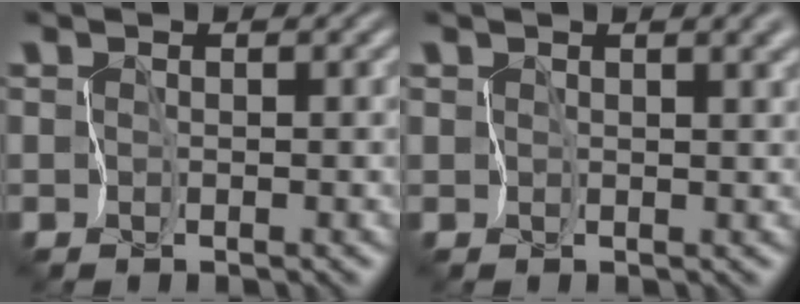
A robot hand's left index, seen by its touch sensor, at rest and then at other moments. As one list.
[{"total": 3.5, "force": [1.7, 1.6, 2.6], "torque": [-0.024, 0.005, 0.022]}]